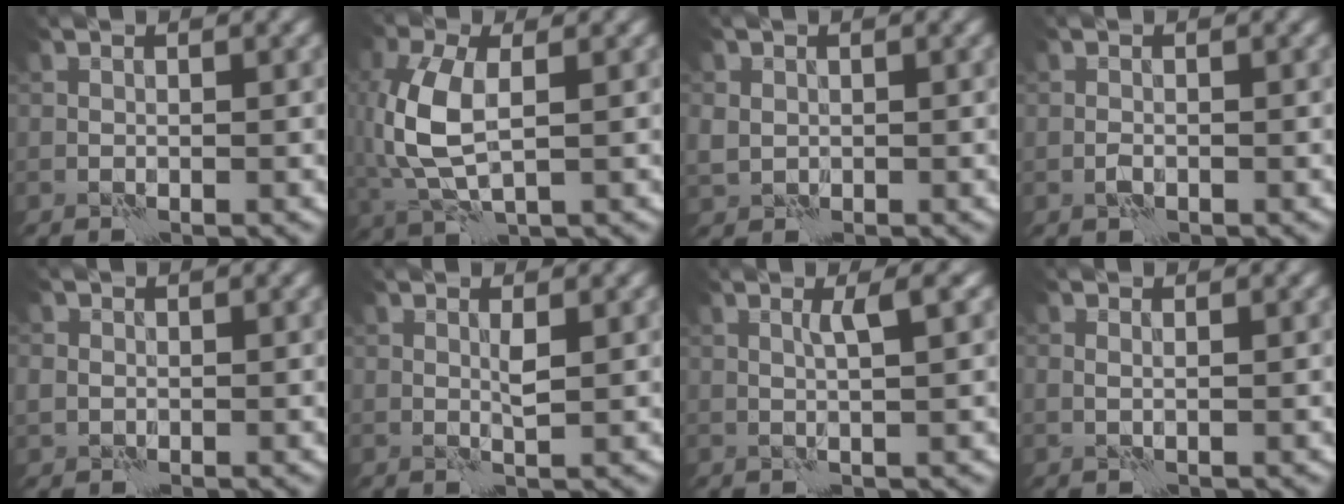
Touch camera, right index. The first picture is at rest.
{"total": 7.3, "force": [0.1, 3.9, 6.1], "torque": [-0.162, 0.004, 0.004]}
{"total": 1.5, "force": [0.4, 1.4, 0.4], "torque": [-0.013, 0.003, 0.008]}
{"total": 0.8, "force": [-0.4, 0.4, 0.6], "torque": [-0.013, 0.001, -0.009]}
{"total": 1.3, "force": [0.1, 1.3, 0.4], "torque": [-0.010, 0.003, 0.003]}
{"total": 1.0, "force": [0.4, 0.1, 0.9], "torque": [-0.020, 0.001, 0.006]}
{"total": 2.0, "force": [0.7, 0.2, 1.8], "torque": [-0.028, 0.003, 0.008]}
{"total": 0.5, "force": [0.3, 0.2, 0.4], "torque": [-0.008, 0.000, 0.002]}